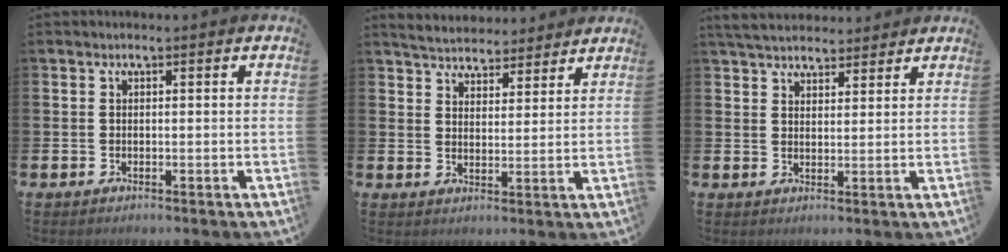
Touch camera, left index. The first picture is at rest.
{"total": 4.8, "force": [4.7, 0.9, 0.1], "torque": [-0.018, -0.027, 0.085]}
{"total": 4.8, "force": [4.6, 1.3, 0.7], "torque": [-0.028, -0.017, 0.086]}